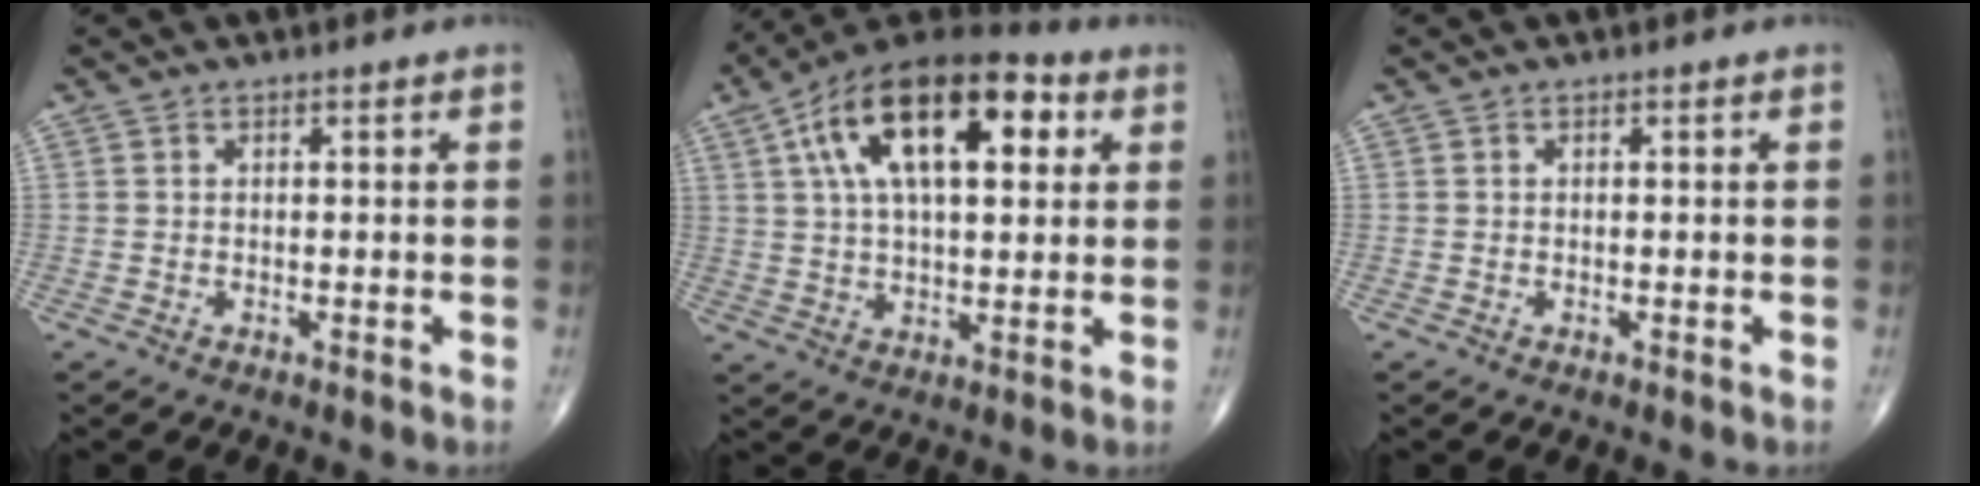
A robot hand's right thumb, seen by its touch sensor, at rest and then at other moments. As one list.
[{"total": 21.5, "force": [7.0, 10.4, 17.5], "torque": [-0.277, 0.016, 0.108]}, {"total": 0.0}]